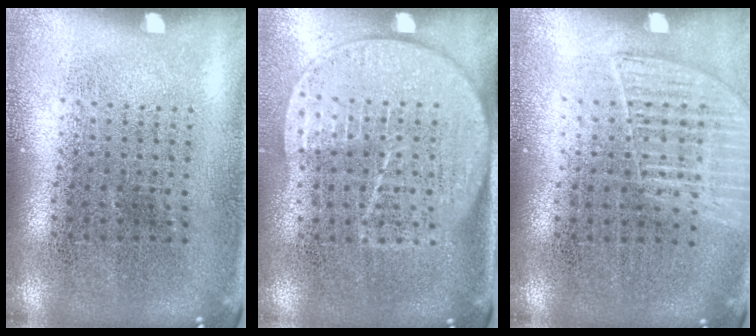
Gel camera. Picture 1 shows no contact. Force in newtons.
{"total": 1.8, "press": 1.5, "slide": 1.0}
{"total": 1.3, "press": 1.2, "slide": 0.4}